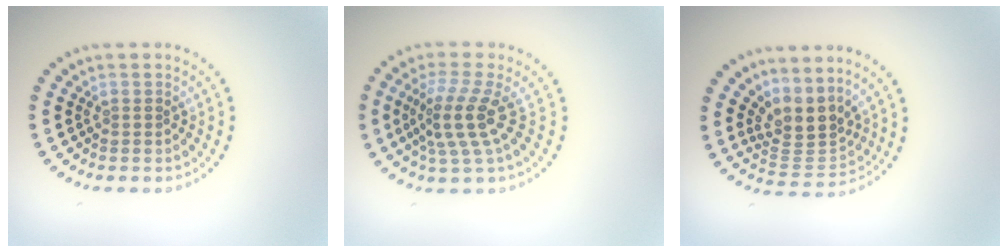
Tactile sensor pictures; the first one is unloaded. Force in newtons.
{"total": 3.8, "press": 3.0, "slide": 2.3}
{"total": 3.6, "press": 2.6, "slide": 2.5}